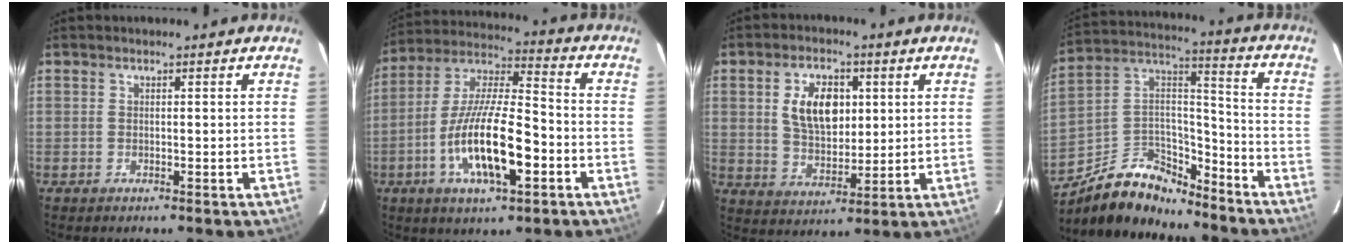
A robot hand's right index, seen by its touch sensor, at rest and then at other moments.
{"total": 17.0, "force": [-5.7, 4.9, 15.2], "torque": [-0.298, -0.008, -0.105]}
{"total": 10.2, "force": [2.6, 6.1, 7.8], "torque": [-0.143, 0.011, 0.054]}
{"total": 18.0, "force": [-13.4, 8.9, 8.0], "torque": [-0.179, 0.052, -0.214]}